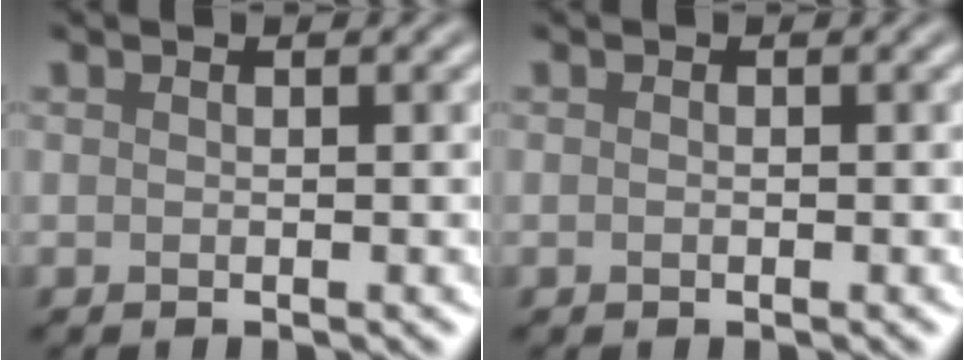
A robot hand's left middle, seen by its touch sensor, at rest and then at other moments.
{"total": 0.0}